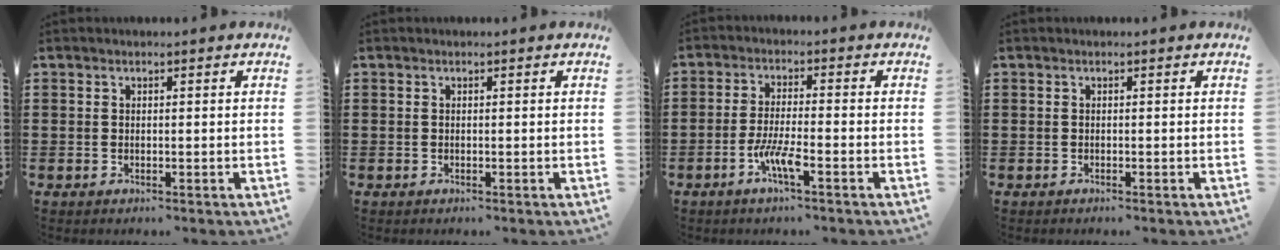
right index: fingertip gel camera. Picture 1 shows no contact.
{"total": 0.0}
{"total": 5.1, "force": [-2.6, 0.4, 4.3], "torque": [-0.099, -0.012, -0.053]}
{"total": 0.0}